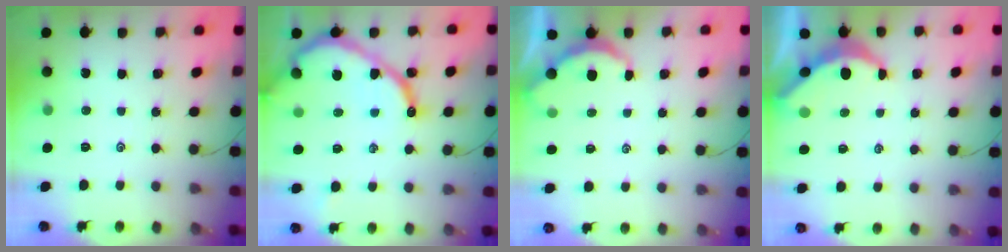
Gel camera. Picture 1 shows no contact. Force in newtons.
{"total": 15.1, "press": 15.0, "slide": 1.8}
{"total": 2.9, "press": 2.9, "slide": 0.3}
{"total": 5.4, "press": 5.4, "slide": 0.4}